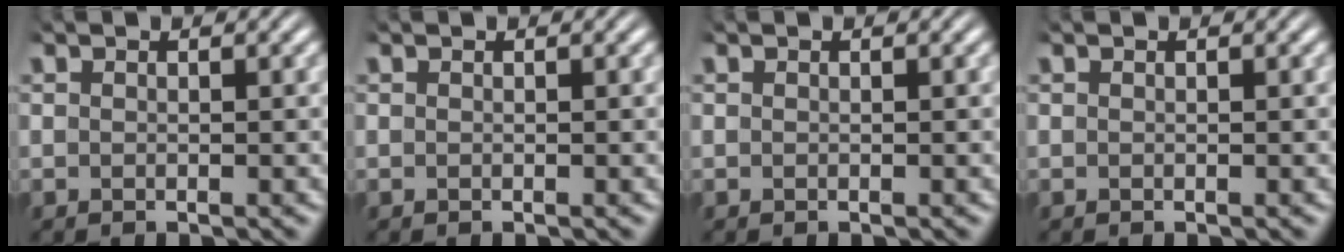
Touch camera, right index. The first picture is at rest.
{"total": 0.0}
{"total": 0.0}
{"total": 0.0}